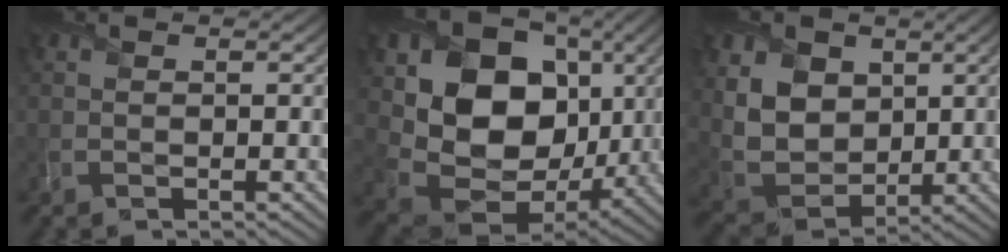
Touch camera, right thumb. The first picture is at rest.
{"total": 16.7, "force": [3.2, 13.1, 9.9], "torque": [-0.193, -0.020, 0.074]}
{"total": 9.7, "force": [3.1, 7.4, 5.6], "torque": [-0.167, -0.002, 0.061]}